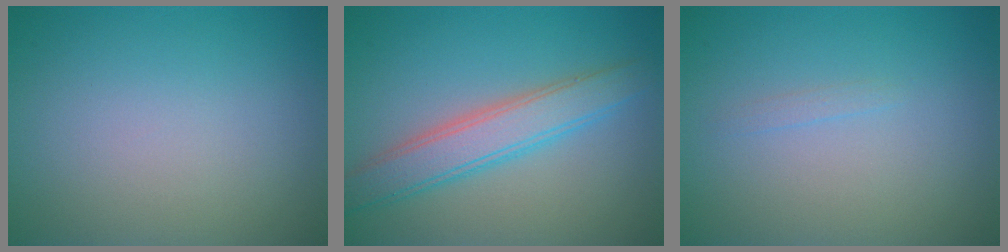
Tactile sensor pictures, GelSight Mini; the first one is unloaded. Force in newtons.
{"total": 4.4, "press": 4.4, "slide": 0.2}
{"total": 0.5, "press": 0.5, "slide": 0.1}